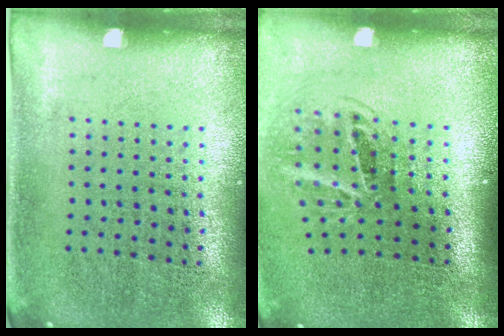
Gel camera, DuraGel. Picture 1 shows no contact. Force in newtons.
{"total": 2.0, "press": 1.3, "slide": 1.5}